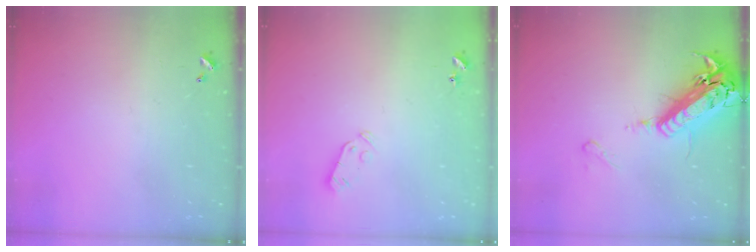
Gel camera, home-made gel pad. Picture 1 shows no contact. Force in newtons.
{"total": 3.7, "press": 3.6, "slide": 0.6}
{"total": 21.2, "press": 20.7, "slide": 4.7}